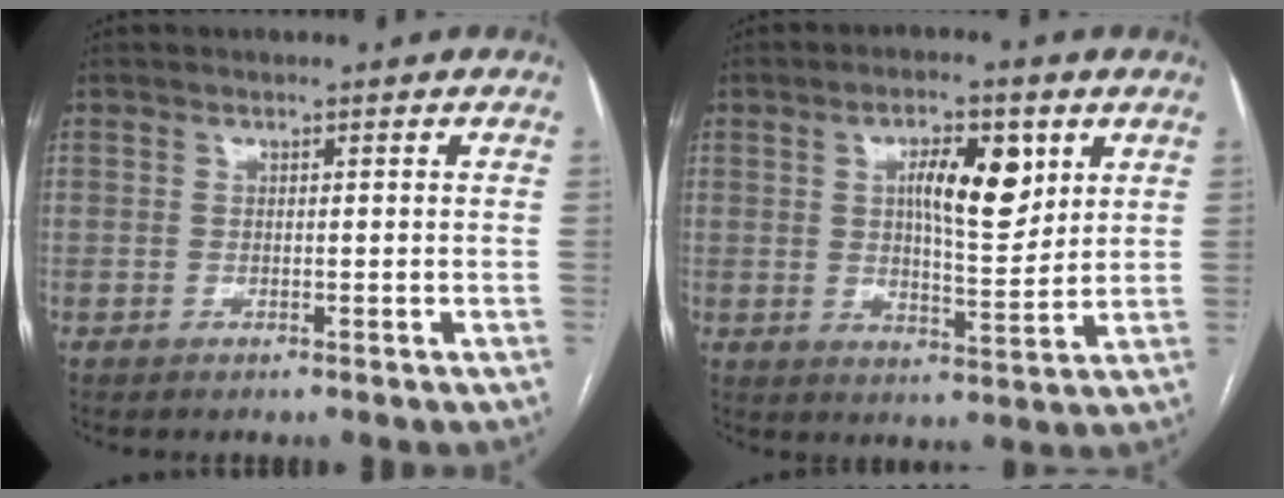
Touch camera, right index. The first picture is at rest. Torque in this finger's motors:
{"motor_torque": [0.31, 0.29, 0.48, 0.09]}